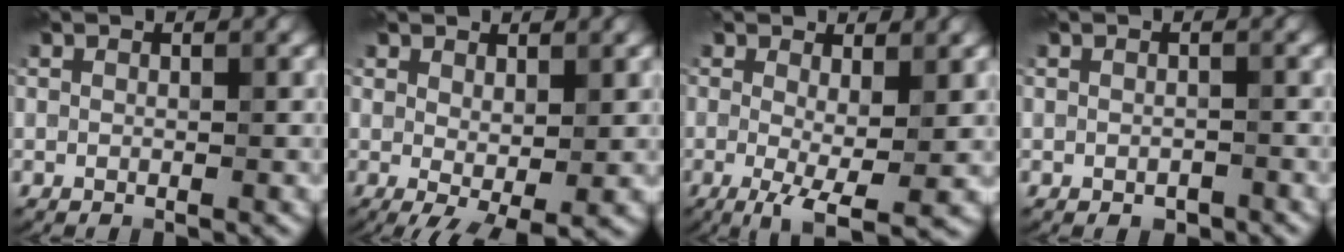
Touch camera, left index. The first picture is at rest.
{"total": 3.1, "force": [0.2, 0.9, 2.9], "torque": [-0.048, -0.012, 0.011]}
{"total": 5.7, "force": [-0.8, 1.5, 5.4], "torque": [-0.097, -0.015, -0.012]}
{"total": 1.0, "force": [-0.5, 0.6, 0.6], "torque": [-0.011, -0.005, -0.007]}